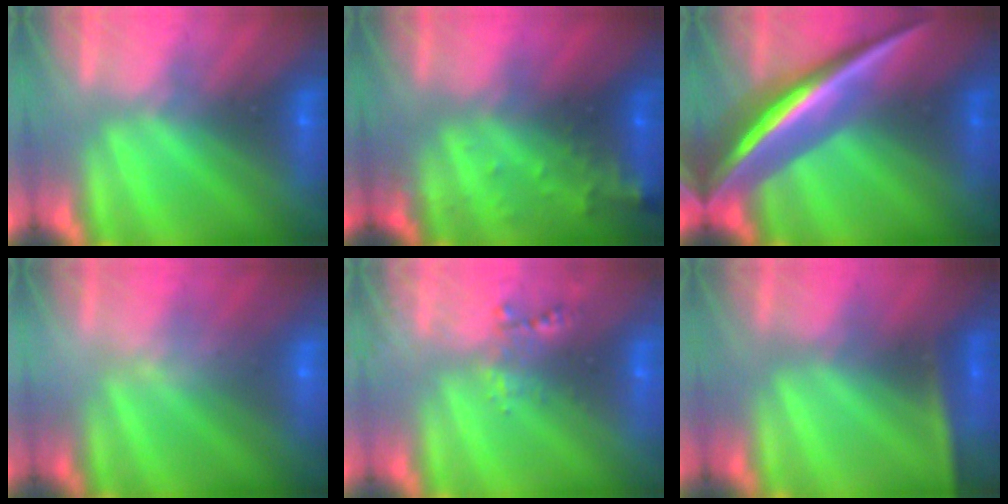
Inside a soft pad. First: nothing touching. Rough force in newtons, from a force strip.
{"total": 6.8}
{"total": 8.1}
{"total": 2.5}
{"total": 2.4}
{"total": 2.9}